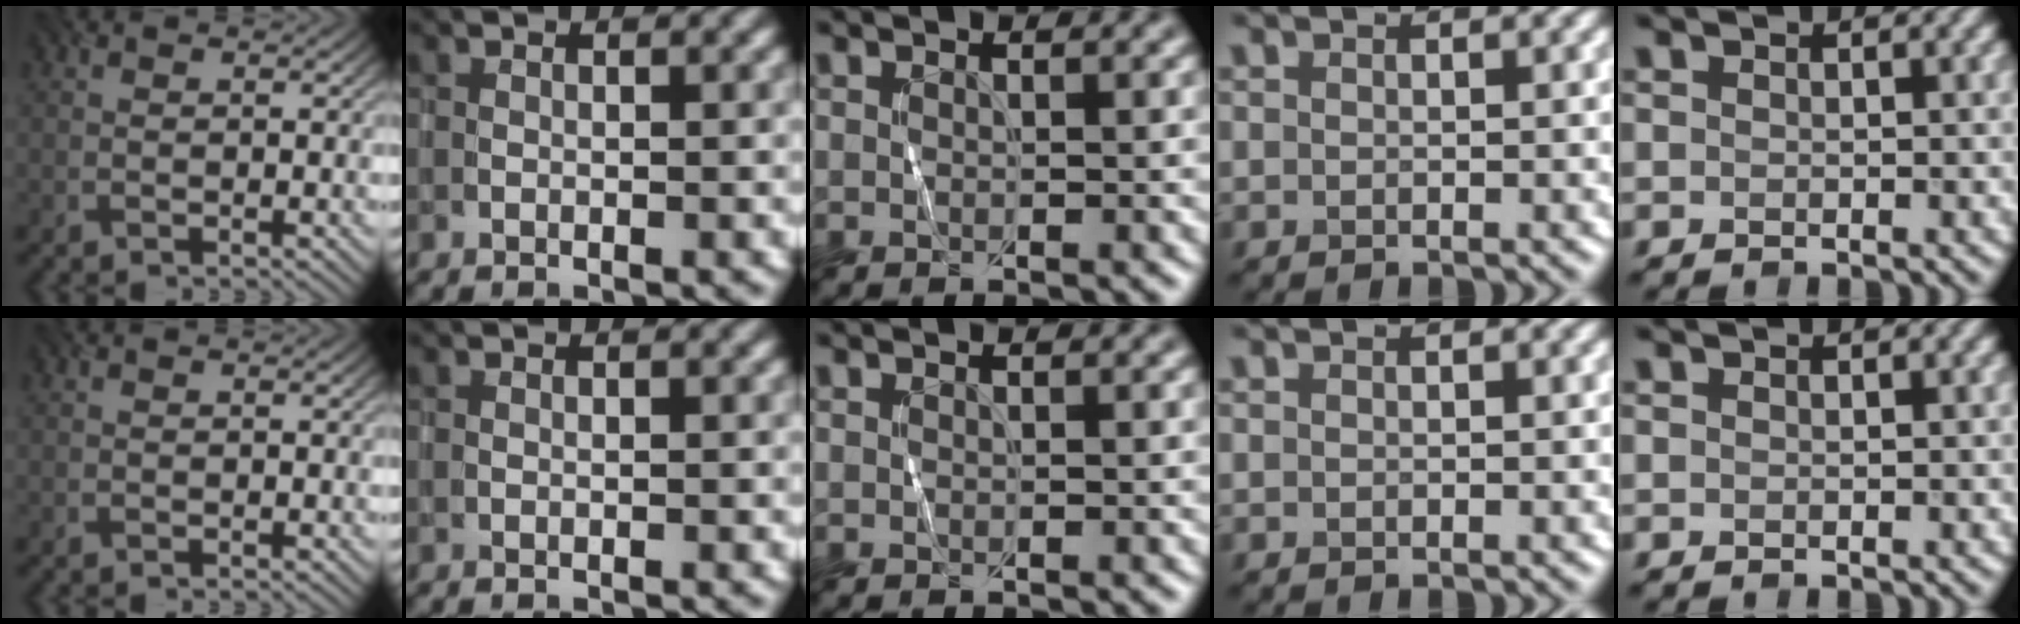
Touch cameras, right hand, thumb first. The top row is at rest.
{}